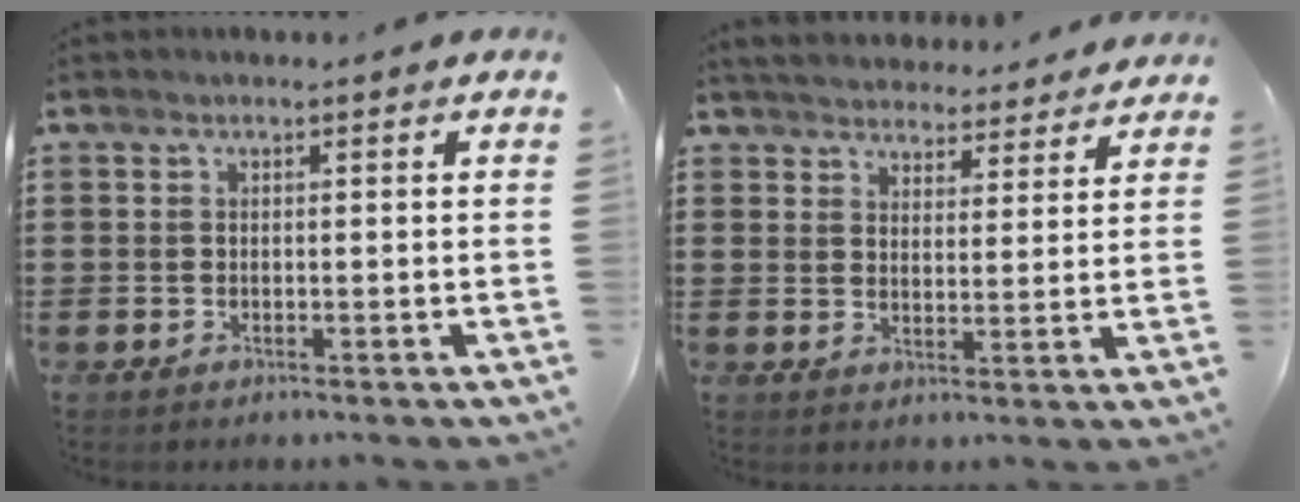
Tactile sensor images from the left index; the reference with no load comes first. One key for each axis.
{"total": 4.2, "fx": 4.2, "fy": 0.5, "fz": -0.2, "tx": -0.018, "ty": -0.024, "tz": 0.072}